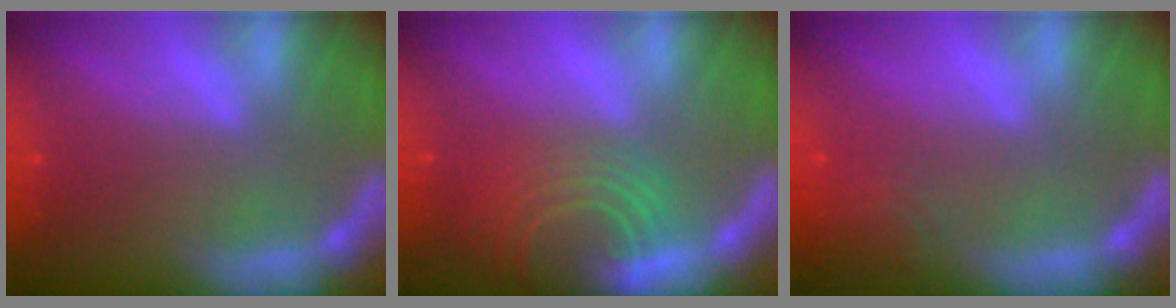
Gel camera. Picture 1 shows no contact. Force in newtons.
{"total": 8.5}
{"total": 2.9}